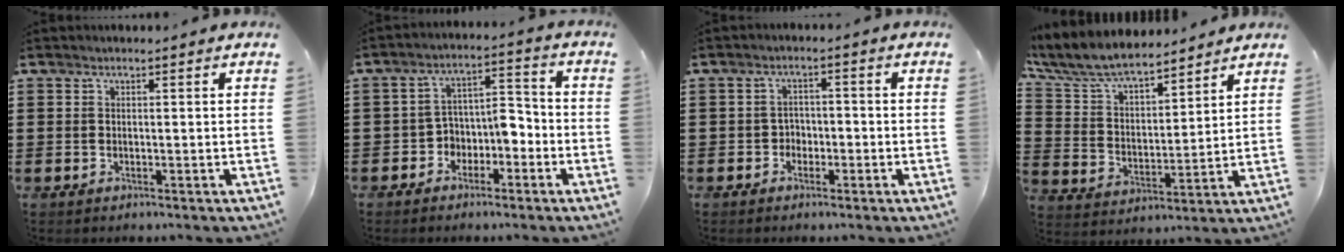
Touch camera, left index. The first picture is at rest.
{"total": 4.7, "force": [-3.0, 3.4, 1.3], "torque": [-0.035, 0.010, -0.061]}
{"total": 2.1, "force": [-1.4, 1.5, 0.4], "torque": [-0.016, 0.004, -0.034]}
{"total": 8.3, "force": [7.5, 2.0, 3.0], "torque": [-0.092, -0.037, 0.134]}